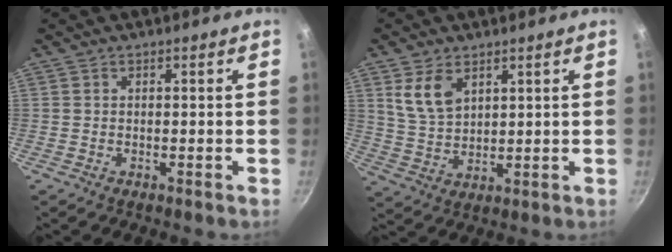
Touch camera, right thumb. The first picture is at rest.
{"total": 7.7, "force": [3.8, 4.6, 4.8], "torque": [-0.079, -0.022, 0.082]}